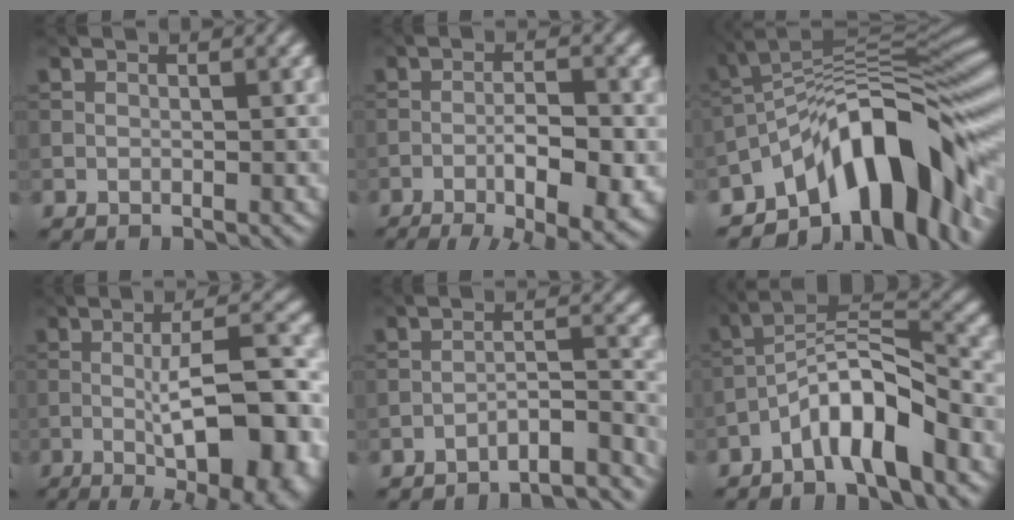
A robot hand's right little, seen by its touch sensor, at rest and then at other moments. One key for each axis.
{"total": 9.8, "fx": -4.6, "fy": 2.9, "fz": 8.1, "tx": -0.116, "ty": -0.006, "tz": -0.051}
{"total": 13.2, "fx": -7.3, "fy": 5.0, "fz": 9.8, "tx": -0.124, "ty": 0.015, "tz": -0.134}
{"total": 12.3, "fx": -3.2, "fy": 3.5, "fz": 11.4, "tx": -0.146, "ty": 0.009, "tz": -0.038}
{"total": 7.7, "fx": -7.1, "fy": 1.2, "fz": 2.7, "tx": -0.031, "ty": 0.013, "tz": -0.095}
{"total": 7.3, "fx": -4.0, "fy": 2.2, "fz": 5.7, "tx": -0.099, "ty": 0.015, "tz": -0.080}